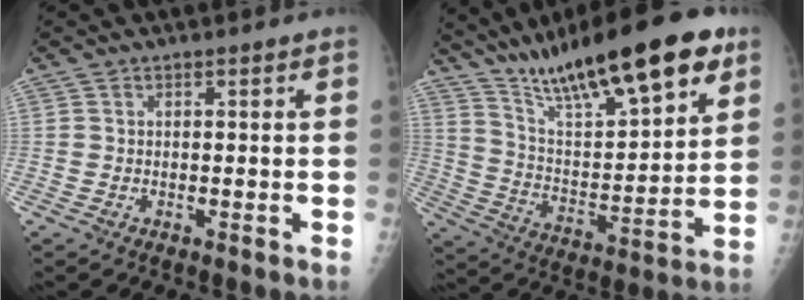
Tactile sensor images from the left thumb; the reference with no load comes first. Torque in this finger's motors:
{"motor_torque": [1.80, 1.82, 1.46, -1.32, 0.14]}